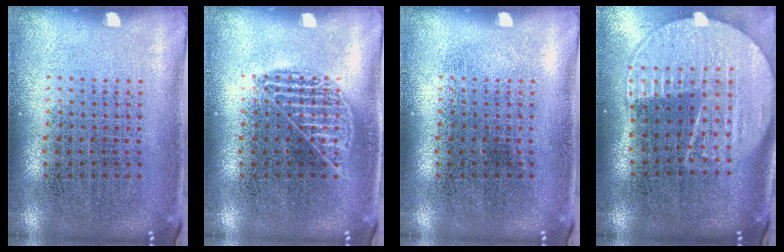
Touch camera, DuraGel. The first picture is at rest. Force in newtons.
{"total": 1.5, "press": 1.5, "slide": 0.3}
{"total": 0.0}
{"total": 2.2, "press": 1.9, "slide": 1.0}